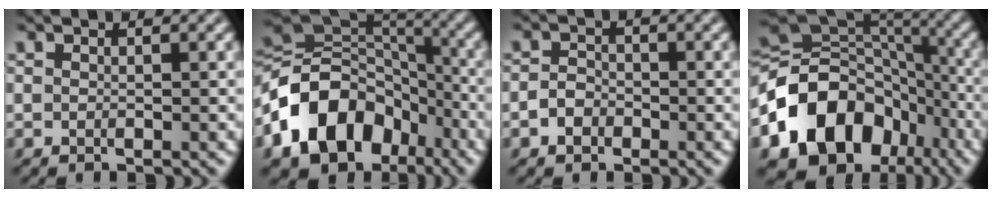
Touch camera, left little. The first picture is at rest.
{"total": 13.0, "force": [-5.7, 9.4, 7.0], "torque": [-0.139, 0.009, -0.113]}
{"total": 1.9, "force": [-1.0, 1.4, 0.7], "torque": [-0.008, 0.003, -0.025]}
{"total": 14.4, "force": [-5.9, 10.9, 7.3], "torque": [-0.143, -0.001, -0.114]}